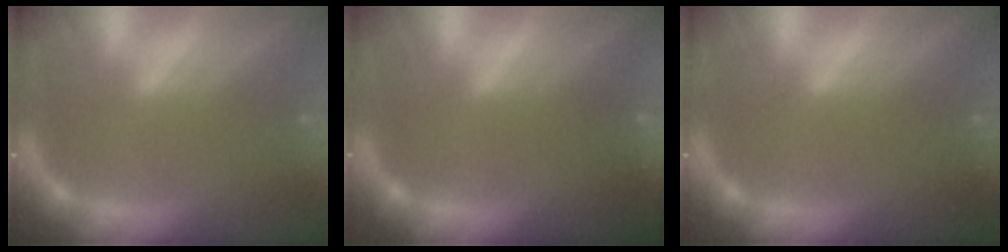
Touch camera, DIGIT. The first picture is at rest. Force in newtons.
{"total": 7.5}
{"total": 0.0}